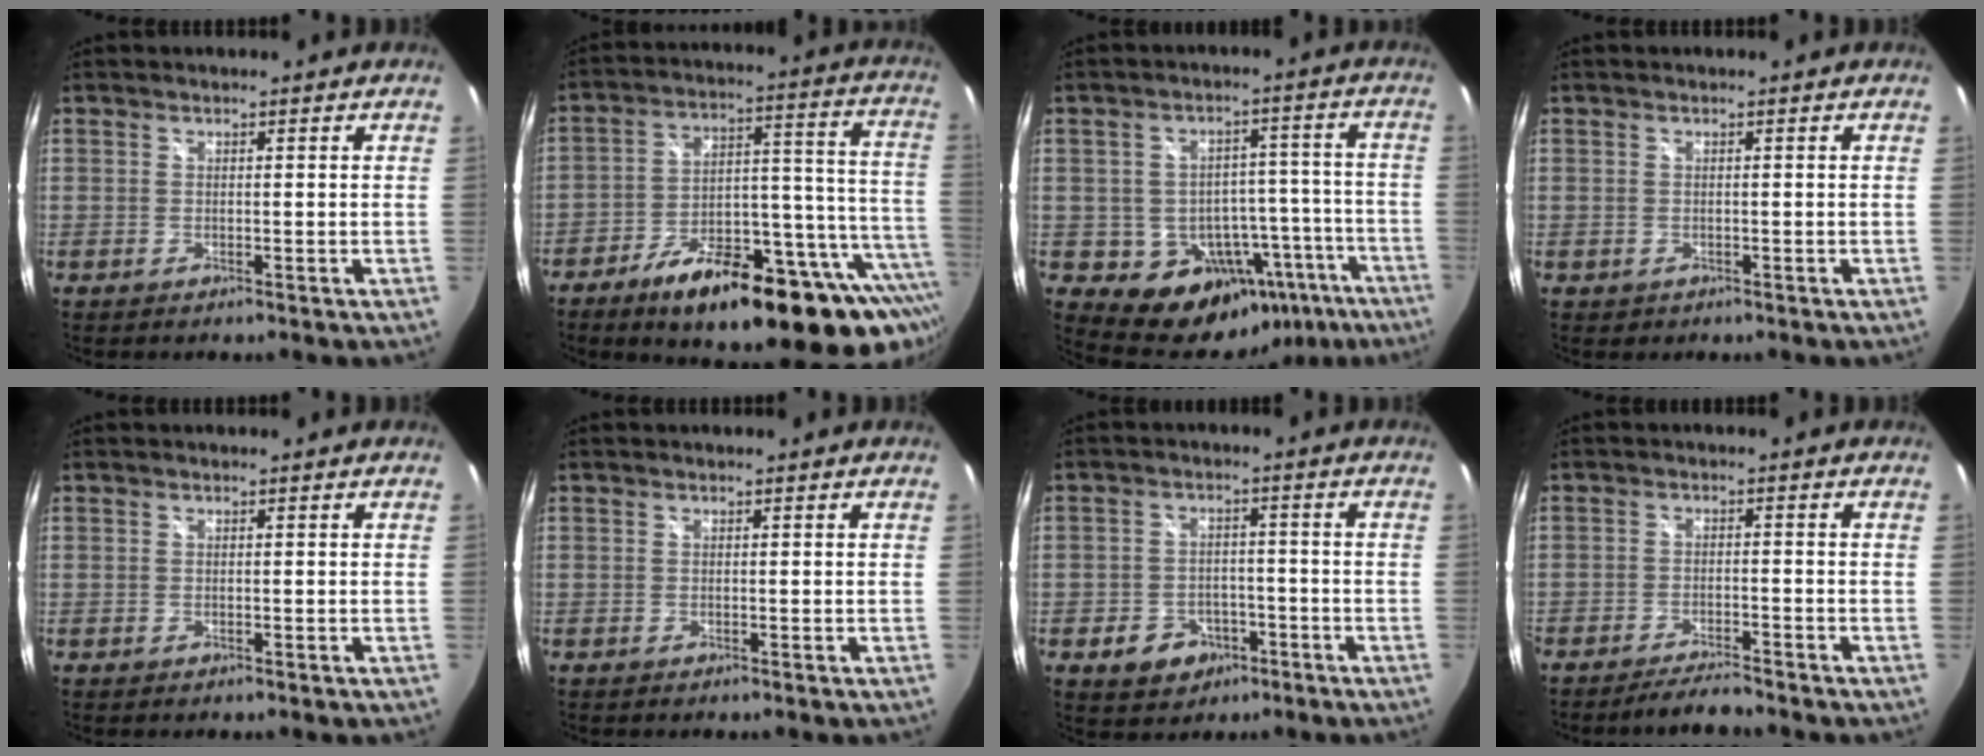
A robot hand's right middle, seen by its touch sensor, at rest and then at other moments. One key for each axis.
{"total": 27.8, "fx": -17.3, "fy": 8.9, "fz": 19.8, "tx": -0.254, "ty": -0.002, "tz": -0.243}
{"total": 15.3, "fx": -9.7, "fy": 10.6, "fz": 5.4, "tx": -0.079, "ty": 0.041, "tz": -0.096}
{"total": 0.9, "fx": -0.3, "fy": 0.8, "fz": 0.2, "tx": -0.004, "ty": -0.003, "tz": -0.003}
{"total": 0.0}
{"total": 0.0}
{"total": 7.4, "fx": -3.8, "fy": 5.7, "fz": 2.7, "tx": -0.074, "ty": 0.012, "tz": -0.042}
{"total": 5.2, "fx": -4.8, "fy": 0.4, "fz": 1.8, "tx": -0.048, "ty": -0.001, "tz": -0.080}